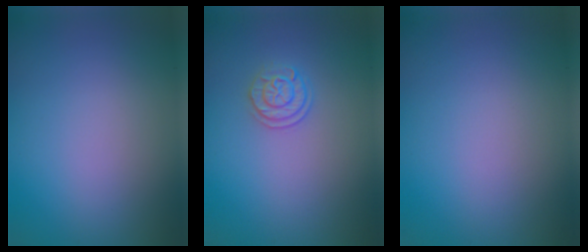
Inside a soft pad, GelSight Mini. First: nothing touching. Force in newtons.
{"total": 1.9, "press": 1.8, "slide": 0.5}
{"total": 0.0}